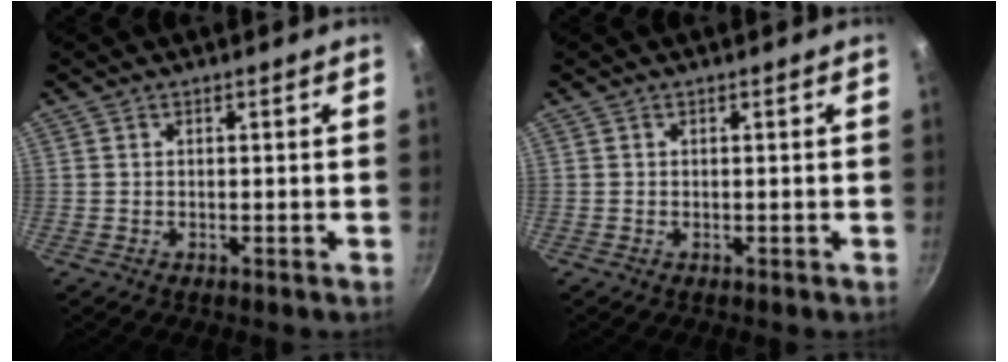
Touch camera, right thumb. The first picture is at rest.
{"total": 0.0}